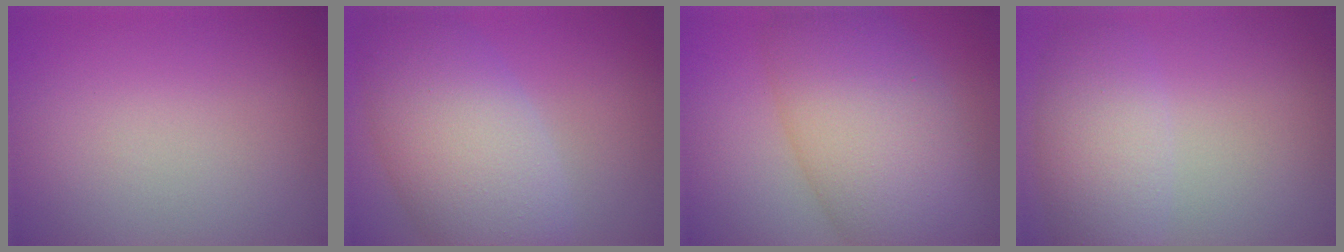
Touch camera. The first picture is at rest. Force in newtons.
{"total": 9.3, "press": 9.3, "slide": 0.5}
{"total": 10.2, "press": 10.2, "slide": 0.2}
{"total": 4.5, "press": 4.5, "slide": 0.2}